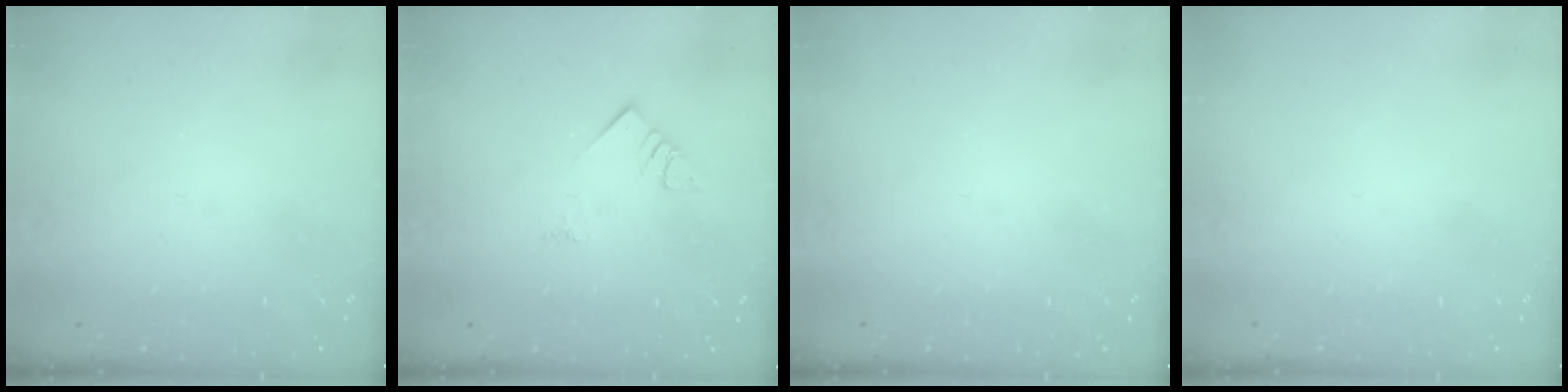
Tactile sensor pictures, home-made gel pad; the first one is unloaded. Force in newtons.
{"total": 3.6, "press": 3.6, "slide": 0.5}
{"total": 0.0}
{"total": 1.9, "press": 1.9, "slide": 0.1}